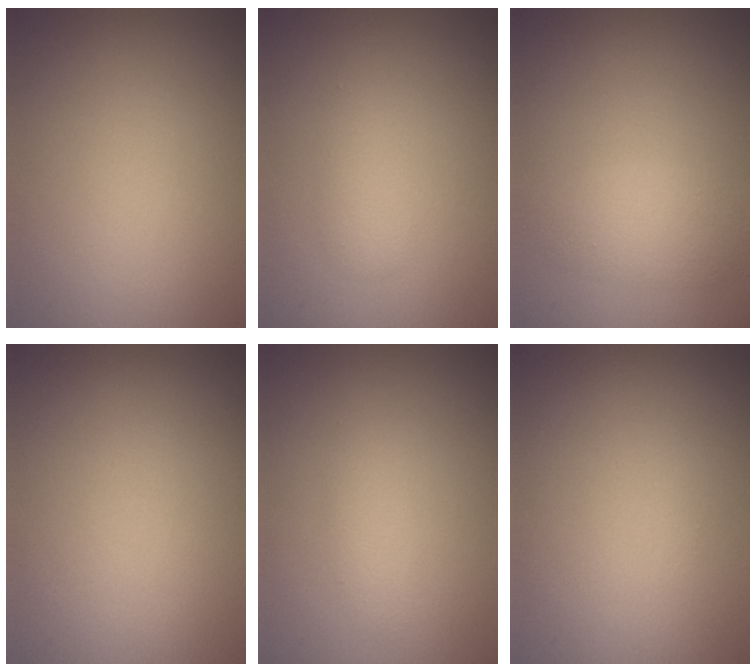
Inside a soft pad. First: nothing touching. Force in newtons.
{"total": 1.4, "press": 1.4, "slide": 0.0}
{"total": 2.4, "press": 2.4, "slide": 0.1}
{"total": 0.0}
{"total": 1.3, "press": 1.3, "slide": 0.0}
{"total": 0.0}